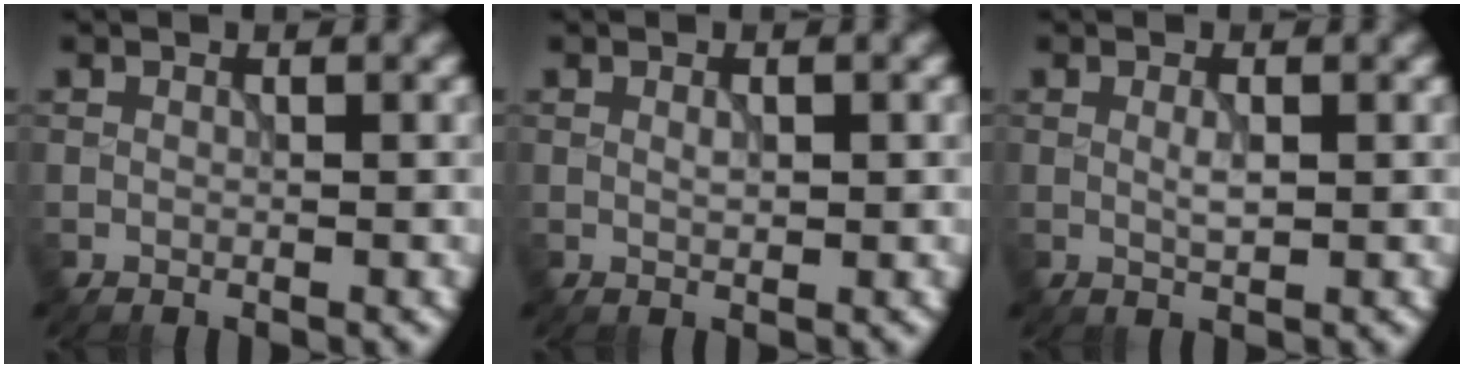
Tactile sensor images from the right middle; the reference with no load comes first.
{"total": 0.9, "force": [0.2, 0.3, 0.8], "torque": [-0.016, 0.000, 0.003]}
{"total": 1.2, "force": [0.1, 0.3, 1.2], "torque": [-0.024, 0.000, 0.003]}